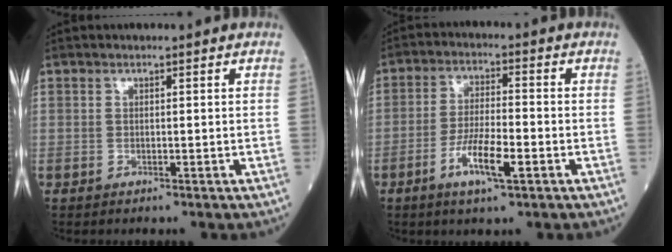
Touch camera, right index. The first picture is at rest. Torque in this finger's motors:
{"motor_torque": [0.27, -0.13, 0.17, 0.07]}